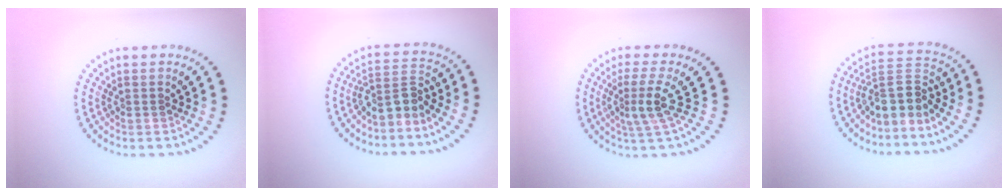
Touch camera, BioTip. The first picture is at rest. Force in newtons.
{"total": 3.1, "press": 2.2, "slide": 2.1}
{"total": 2.9, "press": 2.3, "slide": 1.9}
{"total": 3.8, "press": 2.9, "slide": 2.4}